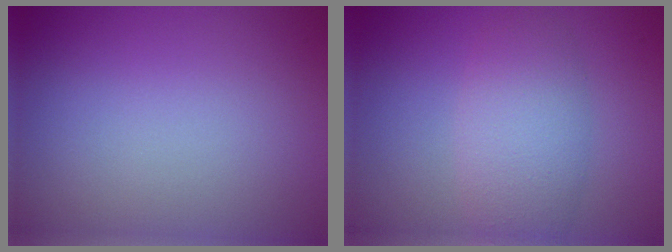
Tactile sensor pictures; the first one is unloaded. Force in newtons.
{"total": 4.3, "press": 4.3, "slide": 0.2}